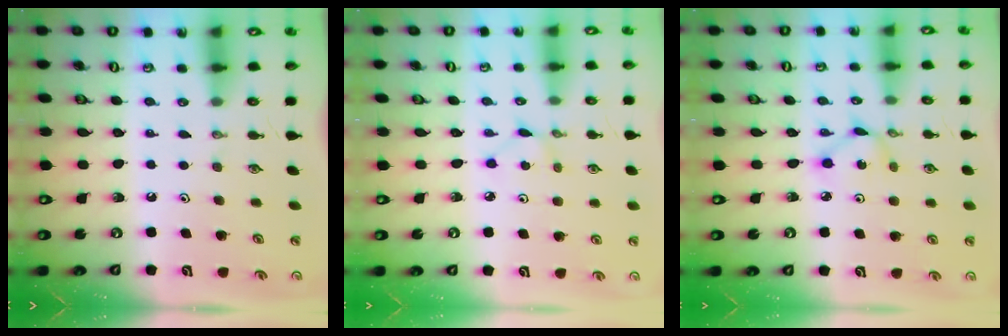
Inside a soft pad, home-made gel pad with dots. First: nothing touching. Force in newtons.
{"total": 1.9, "press": 1.9, "slide": 0.2}
{"total": 2.8, "press": 2.8, "slide": 0.1}